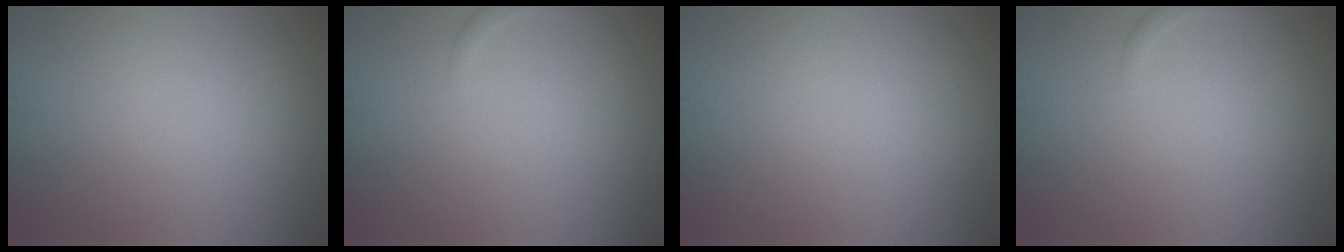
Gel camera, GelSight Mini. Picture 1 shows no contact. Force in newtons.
{"total": 0.7, "press": 0.7, "slide": 0.0}
{"total": 0.0}
{"total": 0.7, "press": 0.7, "slide": 0.0}